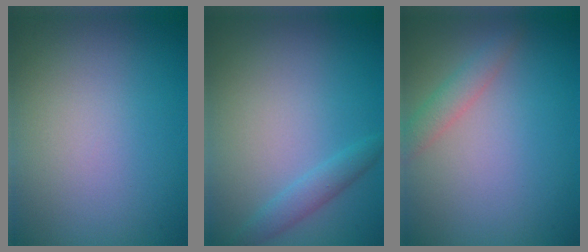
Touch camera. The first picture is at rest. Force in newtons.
{"total": 1.8, "press": 1.8, "slide": 0.2}
{"total": 1.8, "press": 1.8, "slide": 0.1}